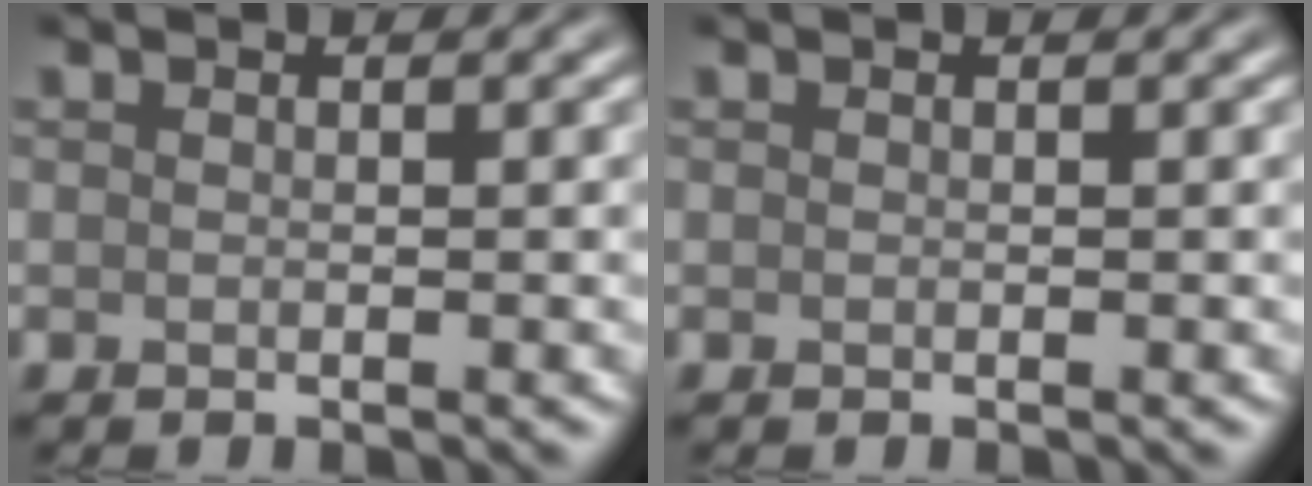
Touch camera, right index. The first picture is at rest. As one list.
[{"total": 0.0}]